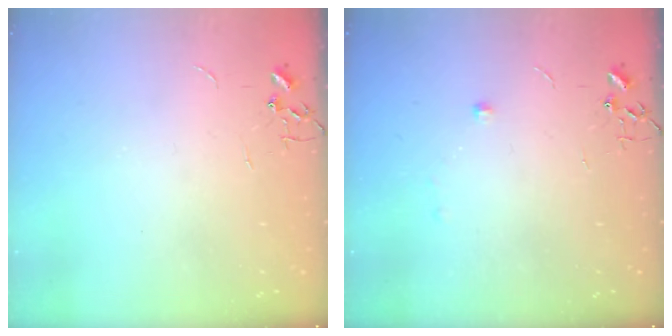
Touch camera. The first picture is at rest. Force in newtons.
{"total": 3.7, "press": 3.6, "slide": 0.6}